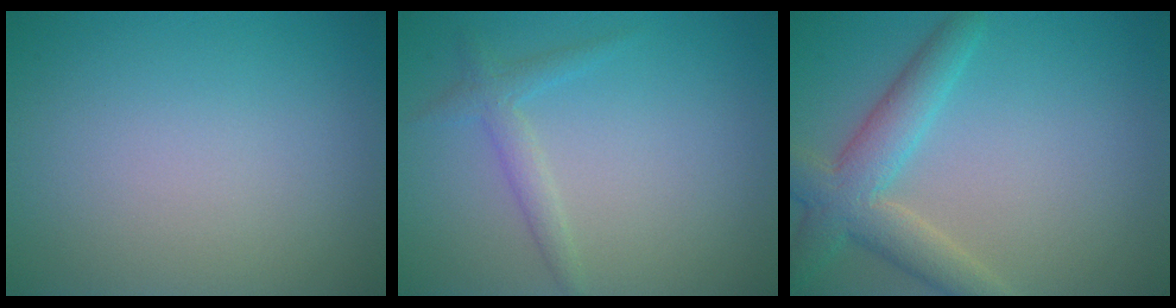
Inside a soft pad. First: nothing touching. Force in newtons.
{"total": 1.9, "press": 1.9, "slide": 0.2}
{"total": 4.9, "press": 4.9, "slide": 0.5}